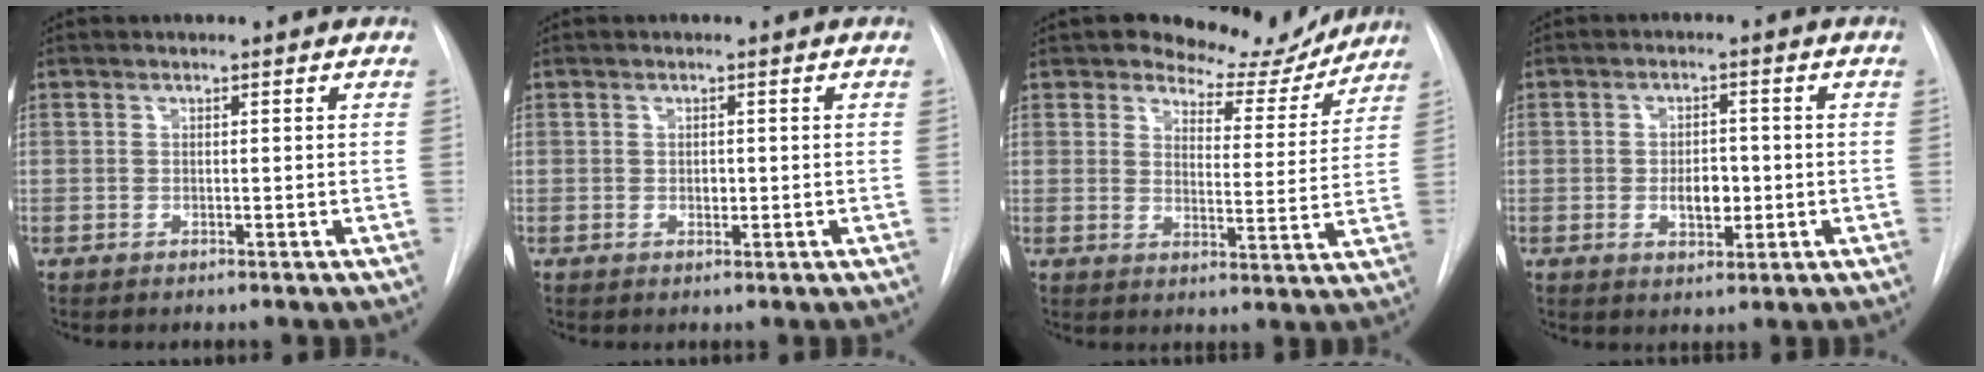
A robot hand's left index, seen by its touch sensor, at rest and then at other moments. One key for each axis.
{"total": 1.0, "fx": -0.1, "fy": 0.7, "fz": 0.7, "tx": -0.011, "ty": -0.001, "tz": -0.001}
{"total": 10.2, "fx": 9.3, "fy": 3.9, "fz": 1.8, "tx": -0.009, "ty": -0.018, "tz": 0.114}
{"total": 4.3, "fx": -0.7, "fy": 2.4, "fz": 3.5, "tx": -0.052, "ty": 0.001, "tz": -0.007}